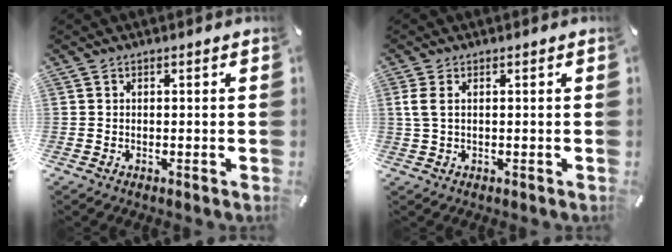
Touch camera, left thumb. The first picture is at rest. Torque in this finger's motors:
{"motor_torque": [0.31, 0.90, 0.33, -0.30, 0.16]}